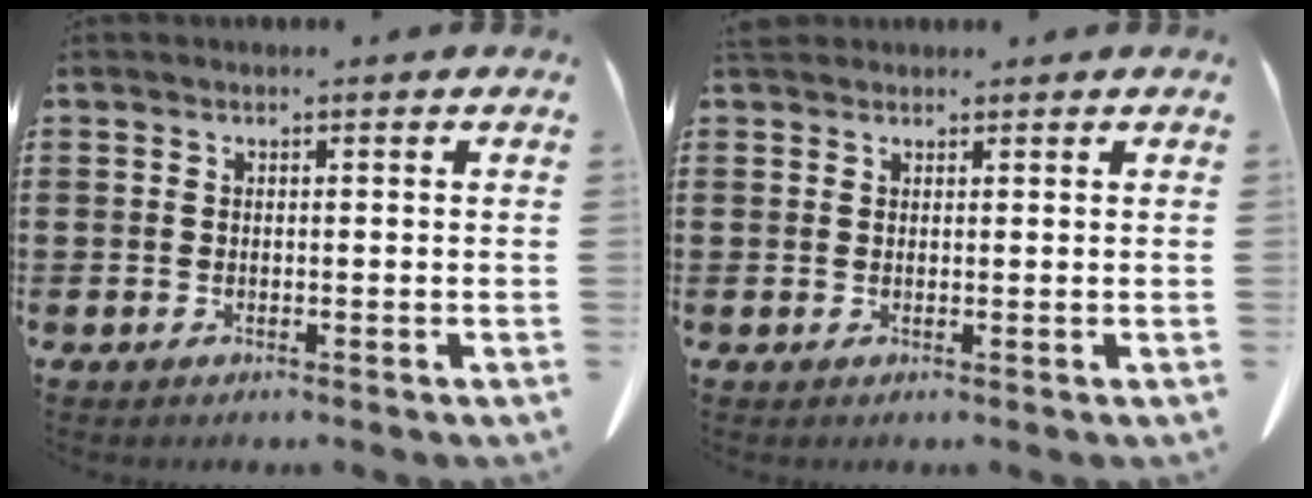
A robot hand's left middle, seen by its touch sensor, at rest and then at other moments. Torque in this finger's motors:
{"motor_torque": [0.50, 0.13, 0.08, 0.04]}